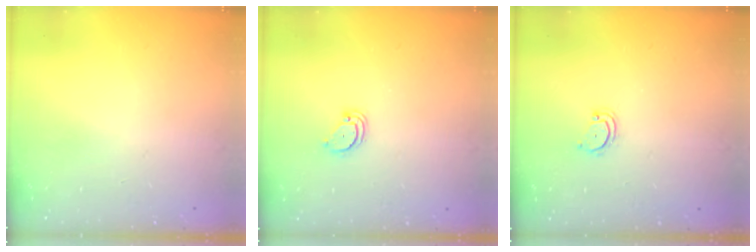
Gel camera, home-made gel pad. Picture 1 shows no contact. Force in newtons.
{"total": 2.1, "press": 2.1, "slide": 0.1}
{"total": 2.8, "press": 2.8, "slide": 0.3}